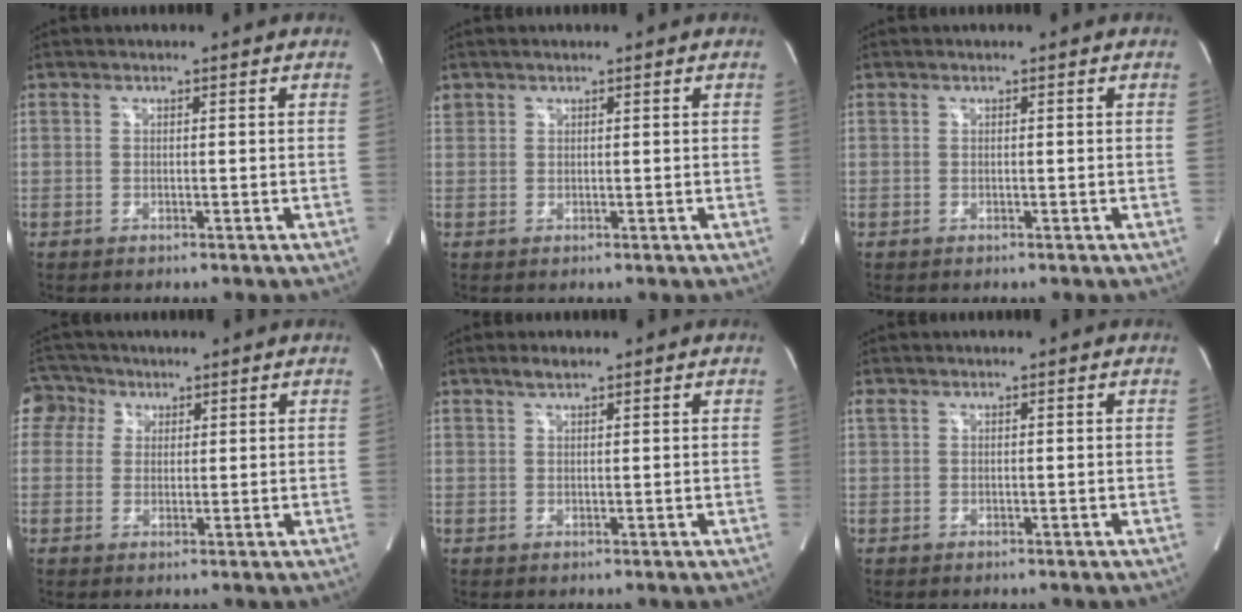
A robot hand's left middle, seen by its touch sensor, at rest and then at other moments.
{"total": 1.3, "force": [1.0, 0.8, 0.1], "torque": [-0.001, 0.010, 0.021]}
{"total": 0.0}
{"total": 4.8, "force": [2.3, 4.2, 0.3], "torque": [-0.010, 0.020, 0.046]}
{"total": 1.7, "force": [1.3, 0.4, 0.9], "torque": [-0.023, 0.004, 0.028]}
{"total": 0.5, "force": [0.4, 0.2, 0.3], "torque": [-0.018, 0.015, 0.011]}